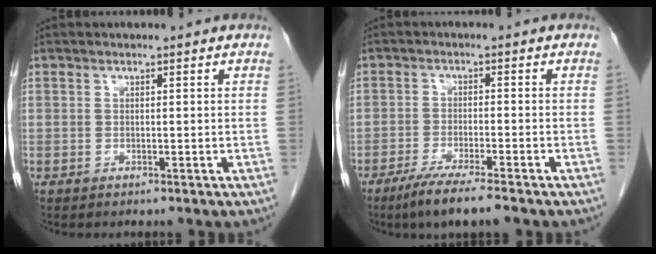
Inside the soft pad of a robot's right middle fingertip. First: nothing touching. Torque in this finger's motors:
{"motor_torque": [0.59, -0.78, 0.11, 0.07]}